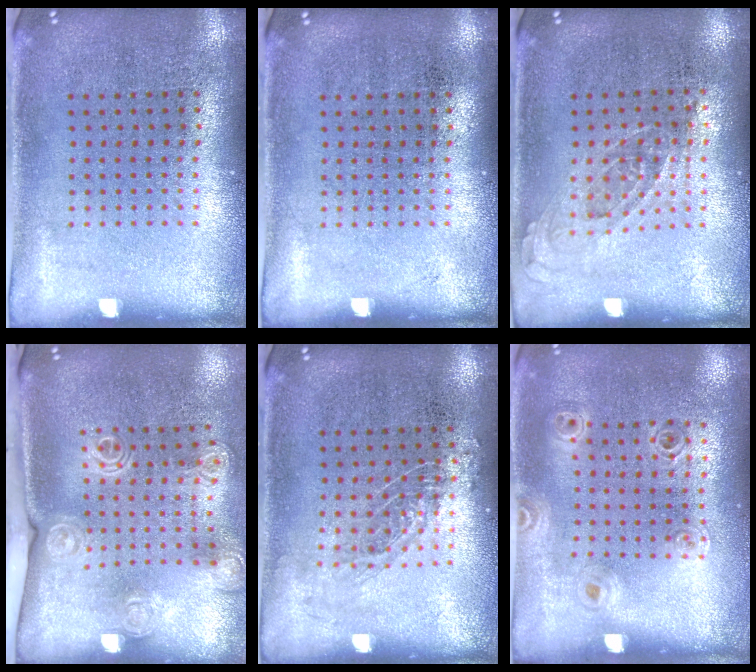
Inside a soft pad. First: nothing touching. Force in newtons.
{"total": 0.0}
{"total": 0.7, "press": 0.7, "slide": 0.3}
{"total": 1.8, "press": 1.5, "slide": 1.1}
{"total": 0.8, "press": 0.8, "slide": 0.2}
{"total": 1.0, "press": 0.9, "slide": 0.2}